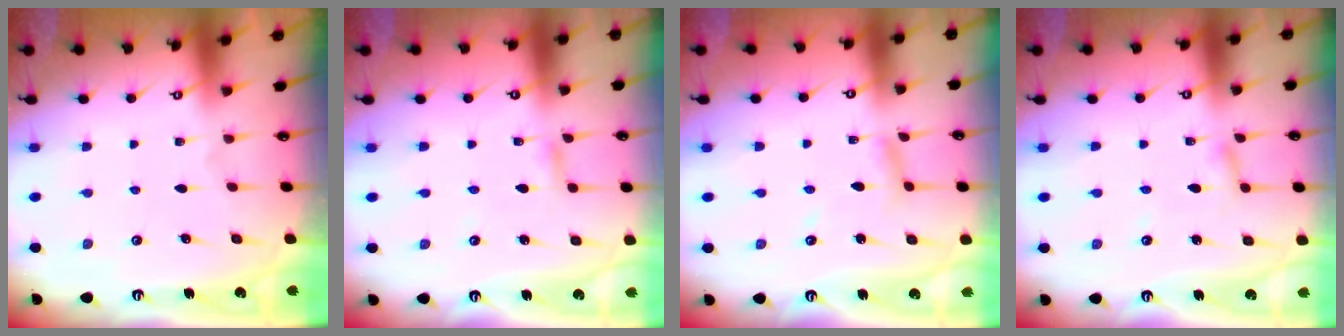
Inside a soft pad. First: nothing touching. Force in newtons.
{"total": 2.7, "press": 2.7, "slide": 0.2}
{"total": 5.9, "press": 5.9, "slide": 0.5}
{"total": 2.4, "press": 2.4, "slide": 0.2}